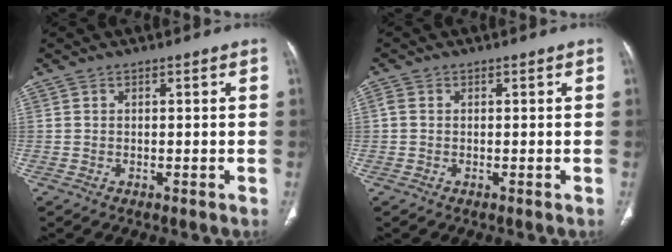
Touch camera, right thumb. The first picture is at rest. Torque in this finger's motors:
{"motor_torque": [0.12, -0.09, 0.36, -0.36, -0.02]}